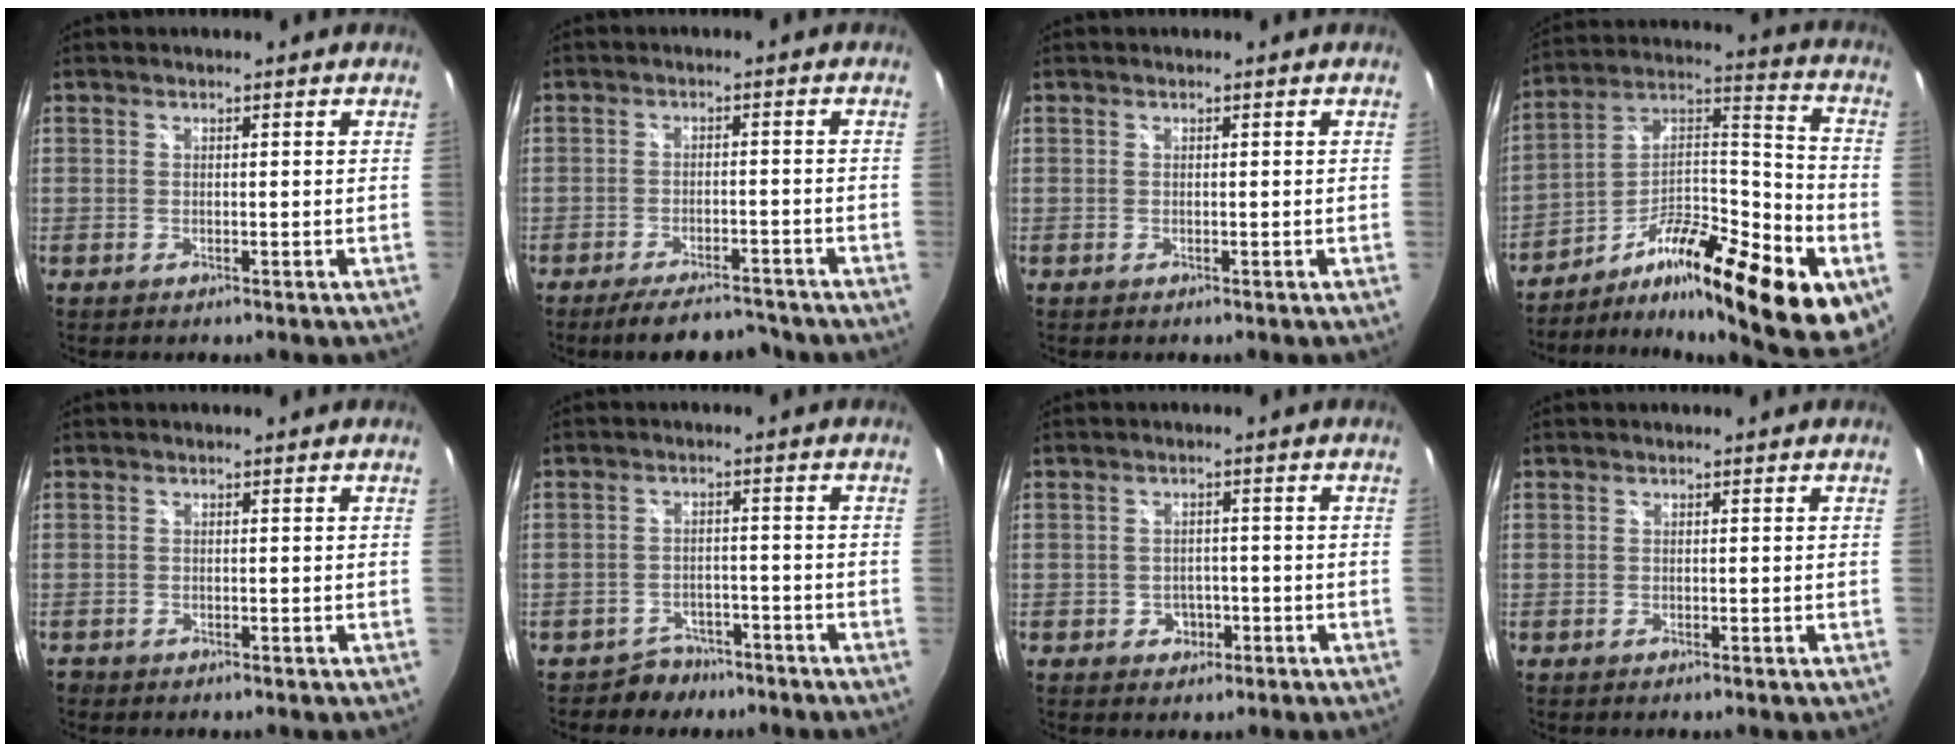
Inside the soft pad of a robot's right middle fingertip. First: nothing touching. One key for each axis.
{"total": 8.1, "fx": -7.1, "fy": 2.2, "fz": 3.3, "tx": -0.074, "ty": -0.004, "tz": -0.105}
{"total": 0.0}
{"total": 24.9, "fx": -13.2, "fy": 7.5, "fz": 19.8, "tx": -0.283, "ty": 0.015, "tz": -0.213}
{"total": 1.2, "fx": -0.9, "fy": 0.8, "fz": 0.1, "tx": -0.009, "ty": -0.002, "tz": -0.018}
{"total": 4.9, "fx": -3.8, "fy": 3.2, "fz": -0.1, "tx": -0.003, "ty": 0.017, "tz": -0.059}
{"total": 3.2, "fx": -1.2, "fy": 2.8, "fz": 0.8, "tx": -0.018, "ty": 0.004, "tz": -0.014}
{"total": 0.0}